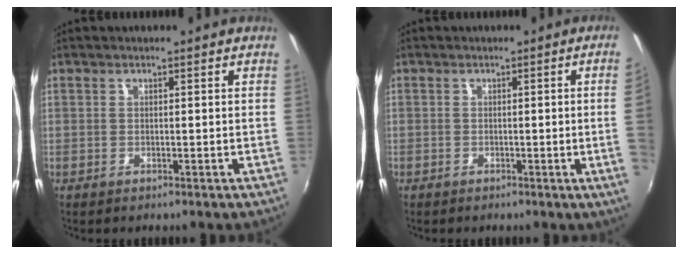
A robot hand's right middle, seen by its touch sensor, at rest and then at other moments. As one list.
[{"total": 3.6, "force": [-0.1, -1.9, 3.1], "torque": [-0.053, -0.011, 0.006]}]